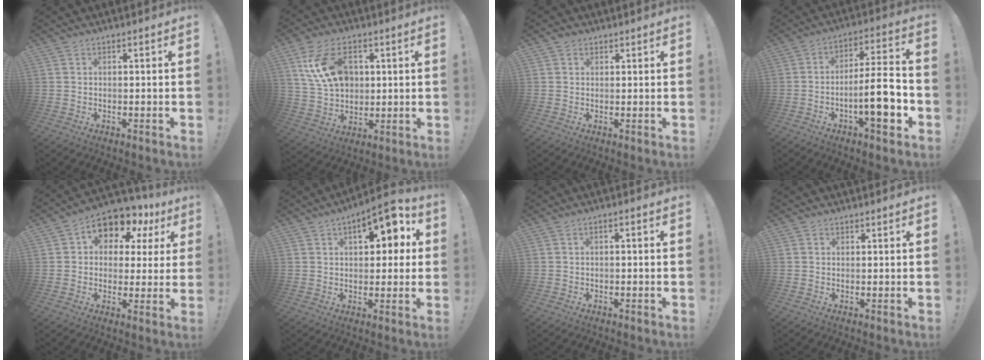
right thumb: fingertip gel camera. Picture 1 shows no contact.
{"total": 15.0, "force": [5.1, 10.0, 10.0], "torque": [-0.186, -0.006, 0.099]}
{"total": 1.6, "force": [1.0, 1.2, 0.4], "torque": [0.002, -0.003, 0.016]}
{"total": 15.7, "force": [-5.1, 3.7, 14.4], "torque": [-0.222, 0.020, -0.084]}
{"total": 9.8, "force": [5.4, 6.6, 4.9], "torque": [-0.075, -0.044, 0.096]}
{"total": 10.6, "force": [4.1, 5.3, 8.2], "torque": [-0.099, -0.014, 0.064]}
{"total": 1.6, "force": [-1.2, 0.0, 1.0], "torque": [-0.018, 0.004, -0.022]}
{"total": 0.7, "force": [0.5, 0.5, 0.0], "torque": [0.001, 0.000, 0.010]}